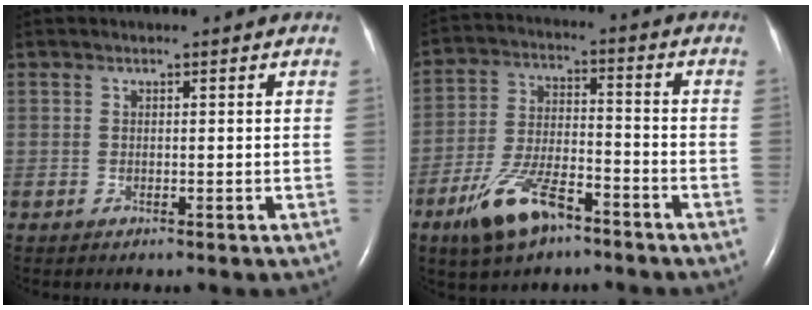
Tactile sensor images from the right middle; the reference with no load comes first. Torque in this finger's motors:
{"motor_torque": [1.08, -1.06, 0.24, 0.10]}